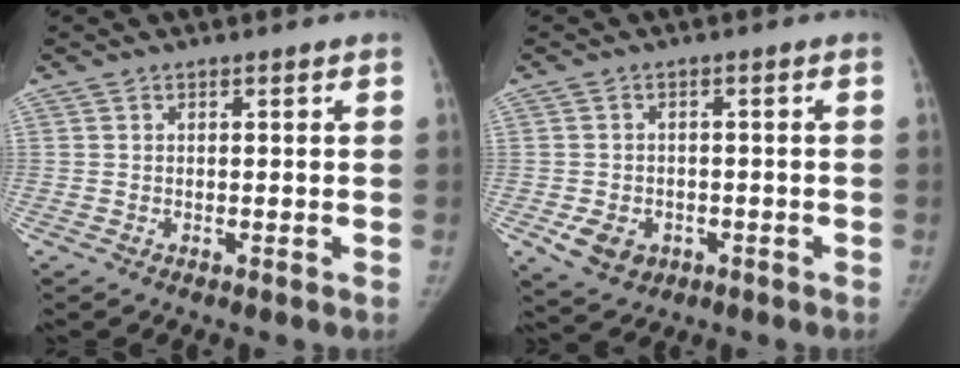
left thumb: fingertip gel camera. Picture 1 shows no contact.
{"total": 6.1, "force": [-2.3, 4.9, 2.9], "torque": [-0.043, 0.010, -0.025]}